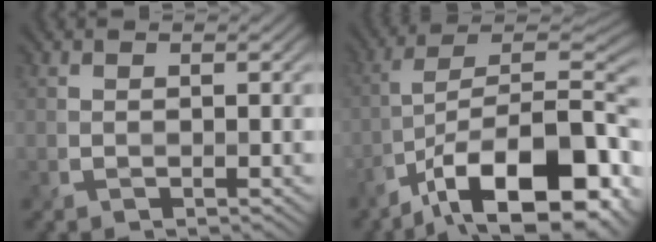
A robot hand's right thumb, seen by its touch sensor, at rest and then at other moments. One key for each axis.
{"total": 17.2, "fx": -8.9, "fy": 7.0, "fz": 12.9, "tx": -0.194, "ty": -0.010, "tz": -0.154}